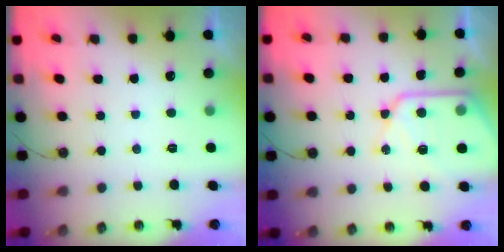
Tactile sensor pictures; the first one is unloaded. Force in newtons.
{"total": 13.2, "press": 13.2, "slide": 1.3}